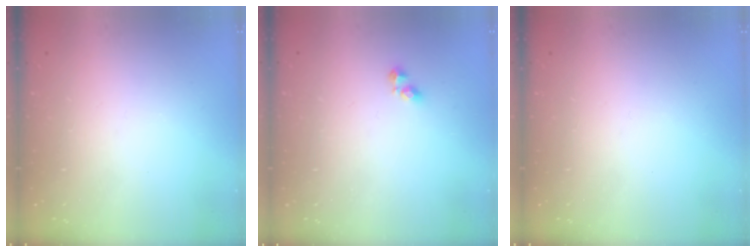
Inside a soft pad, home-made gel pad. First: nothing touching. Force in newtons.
{"total": 3.2, "press": 3.1, "slide": 0.4}
{"total": 0.0}